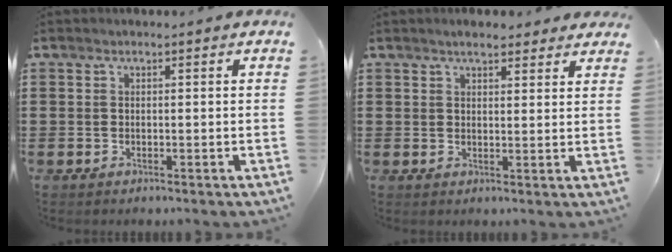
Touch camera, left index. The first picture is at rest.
{"total": 3.0, "force": [2.6, 0.7, 1.3], "torque": [-0.032, 0.002, 0.048]}